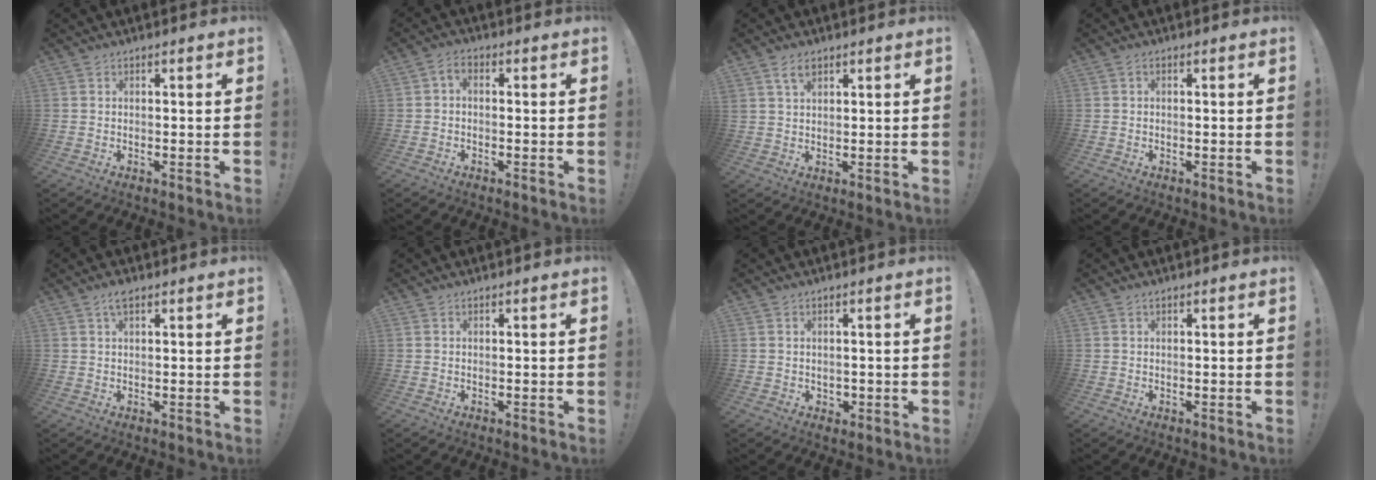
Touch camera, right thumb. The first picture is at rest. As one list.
[{"total": 2.3, "force": [-0.8, 1.2, 1.7], "torque": [-0.028, 0.005, -0.015]}, {"total": 4.2, "force": [2.6, 2.3, 2.4], "torque": [-0.038, -0.007, 0.047]}, {"total": 0.5, "force": [-0.3, 0.2, 0.4], "torque": [-0.008, 0.002, -0.006]}, {"total": 2.8, "force": [1.6, 1.0, 2.1], "torque": [-0.035, 0.000, 0.027]}, {"total": 0.0}, {"total": 1.8, "force": [0.5, 1.6, 0.4], "torque": [-0.002, -0.004, 0.008]}, {"total": 0.0}]